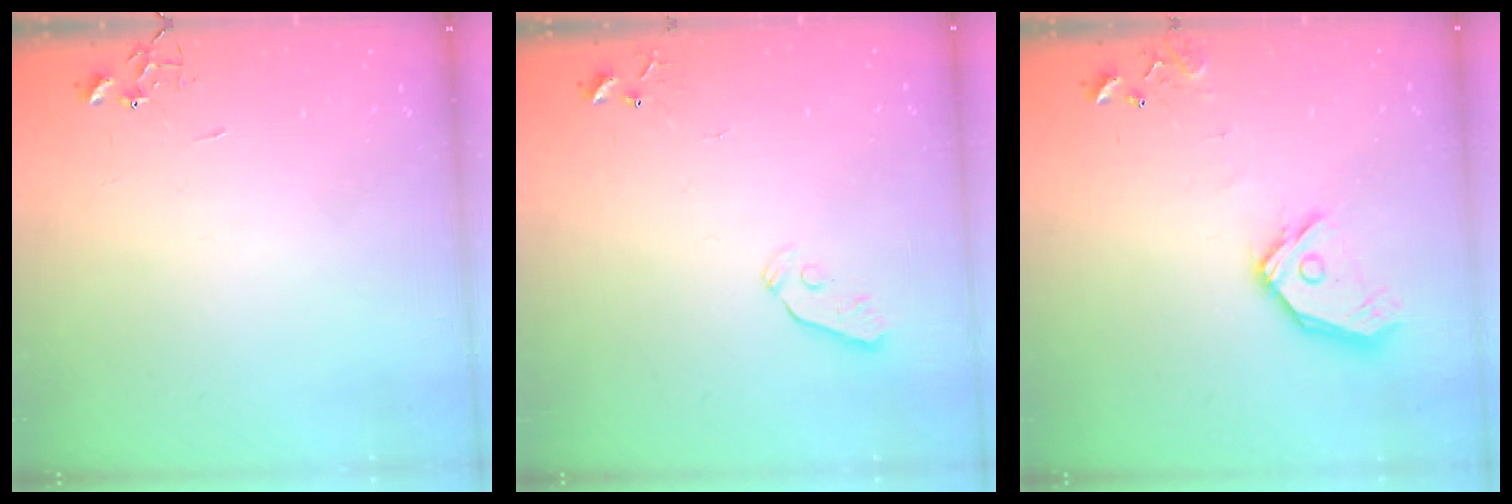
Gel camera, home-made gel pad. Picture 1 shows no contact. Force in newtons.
{"total": 3.3, "press": 3.2, "slide": 0.7}
{"total": 14.2, "press": 14.0, "slide": 2.3}